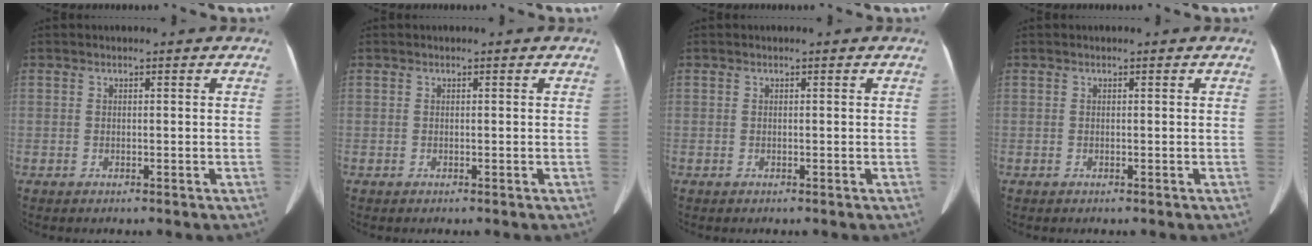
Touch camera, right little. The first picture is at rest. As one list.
[{"total": 0.0}, {"total": 0.0}, {"total": 0.0}]